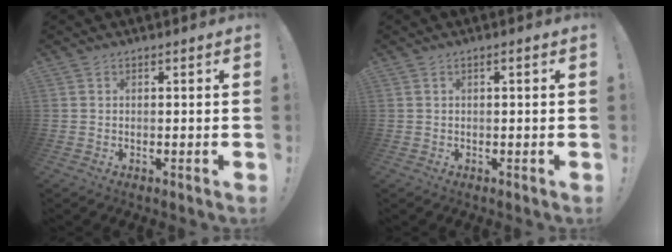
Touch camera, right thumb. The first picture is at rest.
{"total": 1.2, "force": [-0.1, -0.1, 1.2], "torque": [-0.024, 0.000, -0.002]}